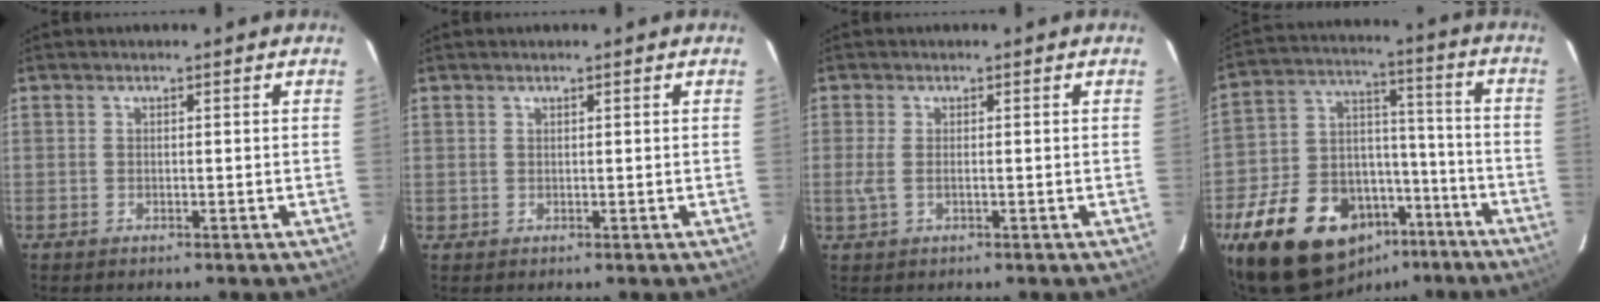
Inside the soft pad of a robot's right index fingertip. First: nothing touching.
{"total": 0.9, "force": [0.3, 0.8, -0.1], "torque": [0.006, 0.005, 0.004]}
{"total": 2.9, "force": [-0.2, 1.1, 2.6], "torque": [-0.058, -0.004, -0.002]}
{"total": 23.7, "force": [-14.7, 14.3, 12.0], "torque": [-0.252, 0.043, -0.210]}